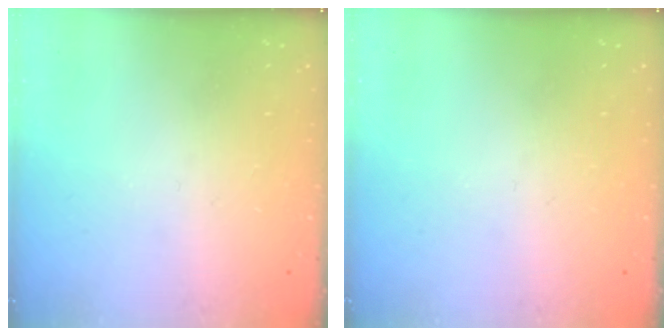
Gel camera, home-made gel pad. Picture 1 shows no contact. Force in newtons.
{"total": 0.0}